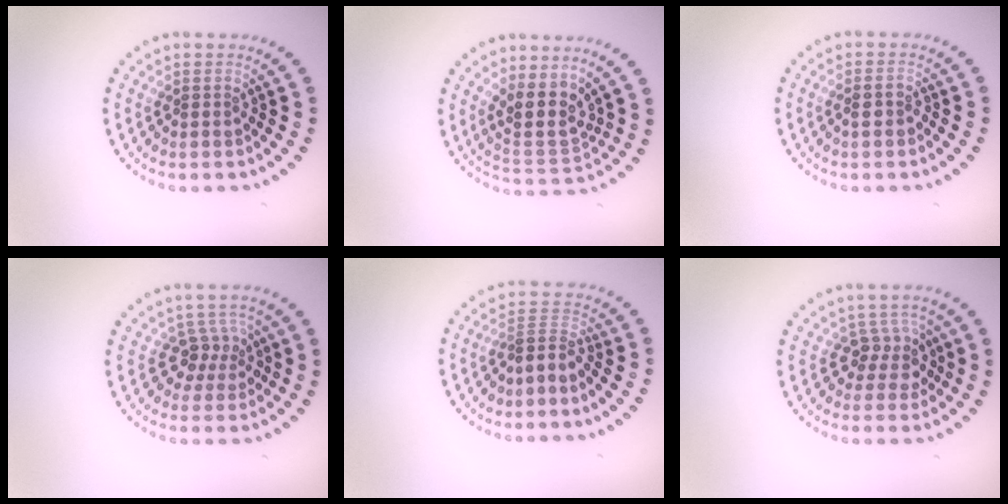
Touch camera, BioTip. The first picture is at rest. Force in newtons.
{"total": 3.8, "press": 3.0, "slide": 2.4}
{"total": 1.1, "press": 1.1, "slide": 0.3}
{"total": 2.4, "press": 1.9, "slide": 1.5}
{"total": 2.7, "press": 1.9, "slide": 1.9}
{"total": 2.7, "press": 2.1, "slide": 1.6}